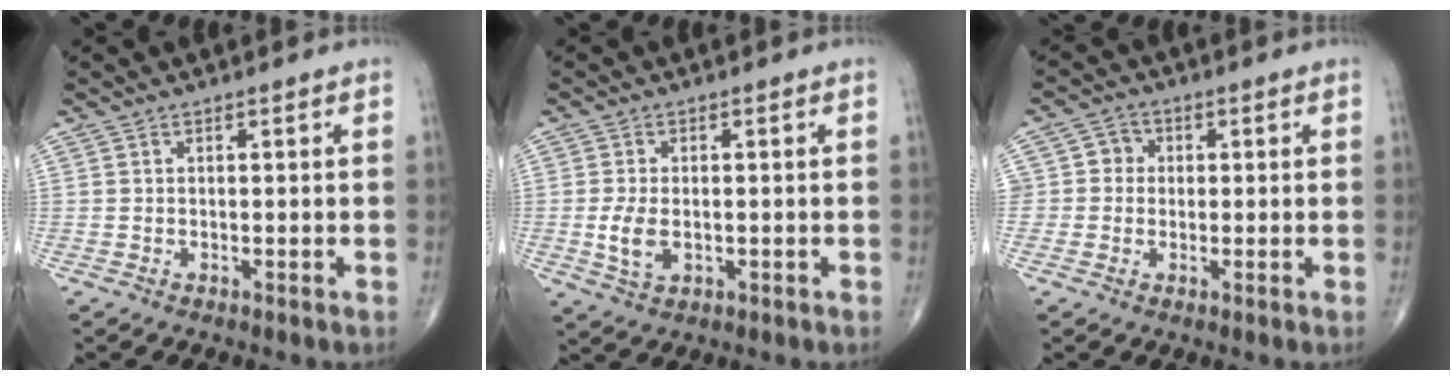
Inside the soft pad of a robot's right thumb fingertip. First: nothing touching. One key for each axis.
{"total": 5.0, "fx": -0.7, "fy": 3.0, "fz": 4.0, "tx": -0.083, "ty": -0.005, "tz": -0.008}
{"total": 3.9, "fx": 0.1, "fy": 3.8, "fz": 0.9, "tx": 0.016, "ty": 0.010, "tz": -0.004}